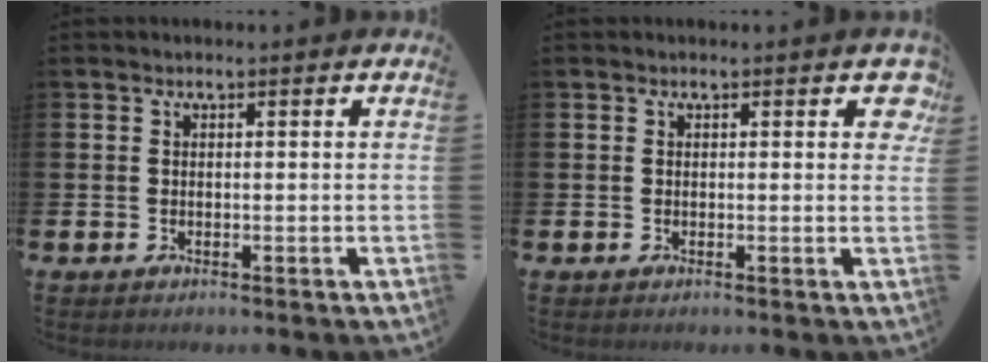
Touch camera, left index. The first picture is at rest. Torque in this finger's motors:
{"motor_torque": [0.33, -0.05, 0.12, 0.04]}